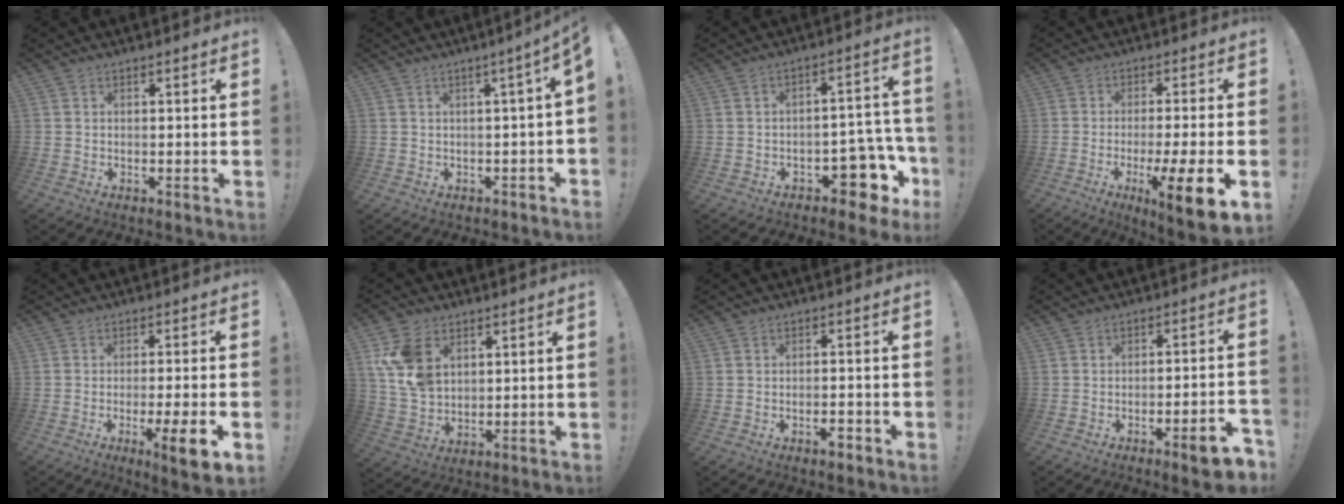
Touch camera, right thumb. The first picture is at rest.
{"total": 3.5, "force": [0.3, -0.4, 3.4], "torque": [-0.051, -0.011, 0.004]}
{"total": 11.0, "force": [-6.2, 5.8, 6.9], "torque": [-0.055, 0.036, -0.099]}
{"total": 12.6, "force": [-4.9, 0.8, 11.6], "torque": [-0.171, 0.014, -0.070]}
{"total": 8.8, "force": [-3.1, 0.4, 8.2], "torque": [-0.122, 0.007, -0.047]}
{"total": 12.5, "force": [4.9, 9.0, 7.1], "torque": [-0.136, -0.015, 0.099]}
{"total": 2.9, "force": [-1.9, 0.6, 2.1], "torque": [-0.029, 0.010, -0.031]}
{"total": 8.3, "force": [-4.4, 1.1, 7.0], "torque": [-0.106, 0.019, -0.068]}